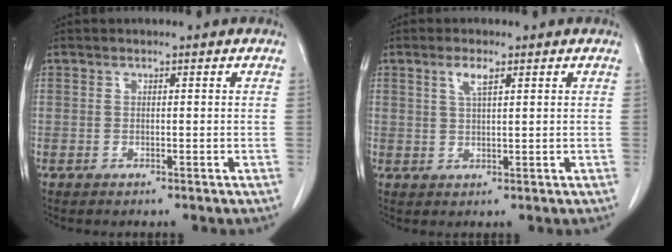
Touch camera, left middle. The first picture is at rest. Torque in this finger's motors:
{"motor_torque": [0.09, 0.03, -0.12, 0.01]}